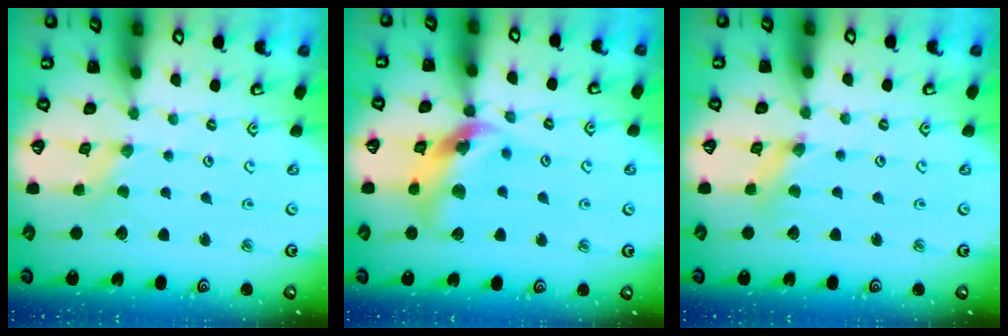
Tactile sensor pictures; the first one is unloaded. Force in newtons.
{"total": 14.5, "press": 14.4, "slide": 1.9}
{"total": 0.9, "press": 0.9, "slide": 0.2}